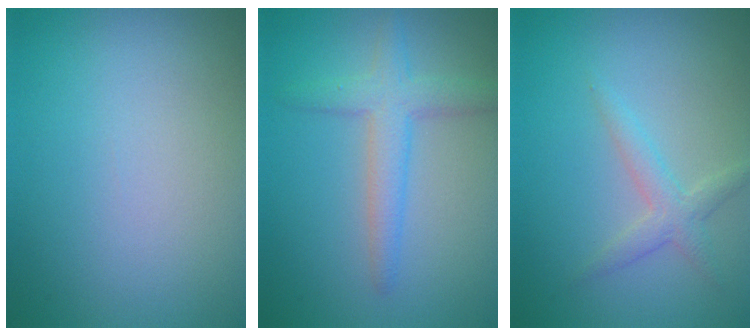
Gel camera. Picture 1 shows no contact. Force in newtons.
{"total": 3.2, "press": 3.2, "slide": 0.1}
{"total": 2.0, "press": 2.0, "slide": 0.0}